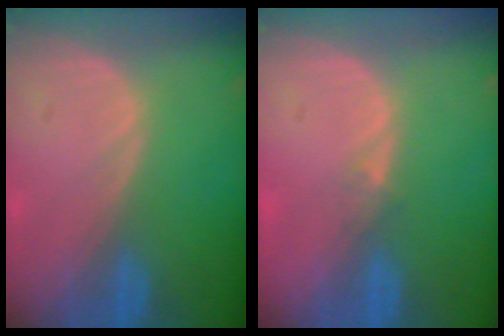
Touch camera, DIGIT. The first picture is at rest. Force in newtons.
{"total": 0.9, "press": 0.7, "slide": 0.6}